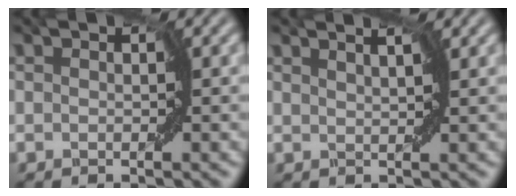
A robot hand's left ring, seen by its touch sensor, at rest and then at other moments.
{"total": 2.0, "force": [1.8, 0.1, 0.9], "torque": [-0.004, 0.001, 0.010]}